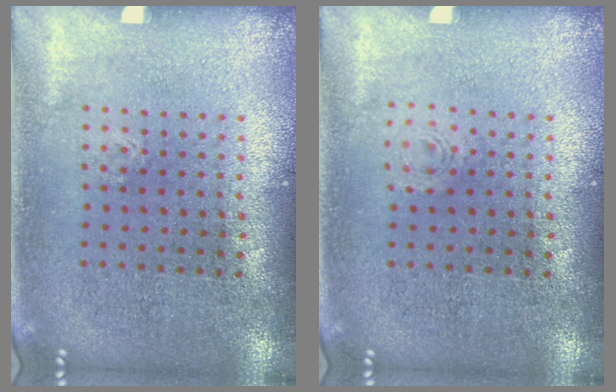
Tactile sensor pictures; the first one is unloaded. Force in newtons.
{"total": 0.7, "press": 0.7, "slide": 0.1}